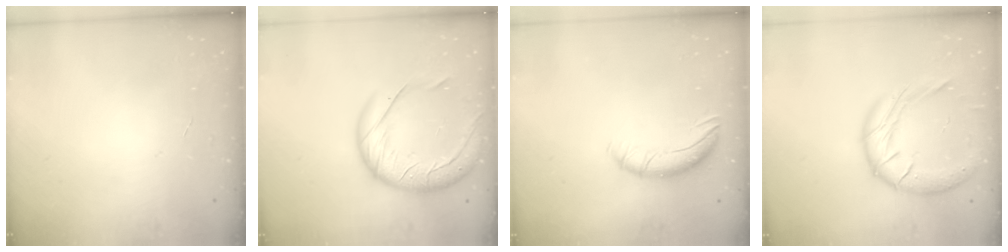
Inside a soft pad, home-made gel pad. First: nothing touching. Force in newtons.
{"total": 21.1, "press": 20.8, "slide": 3.1}
{"total": 6.9, "press": 6.8, "slide": 1.4}
{"total": 16.9, "press": 16.6, "slide": 3.2}